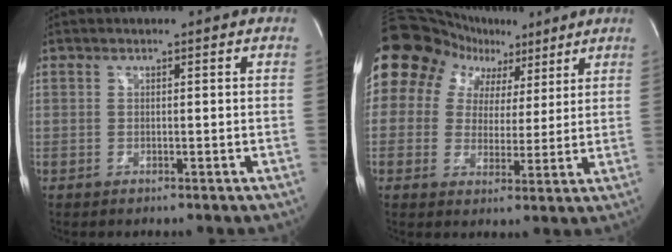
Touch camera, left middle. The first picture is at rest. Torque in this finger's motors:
{"motor_torque": [2.06, -0.08, 1.05, 0.21]}